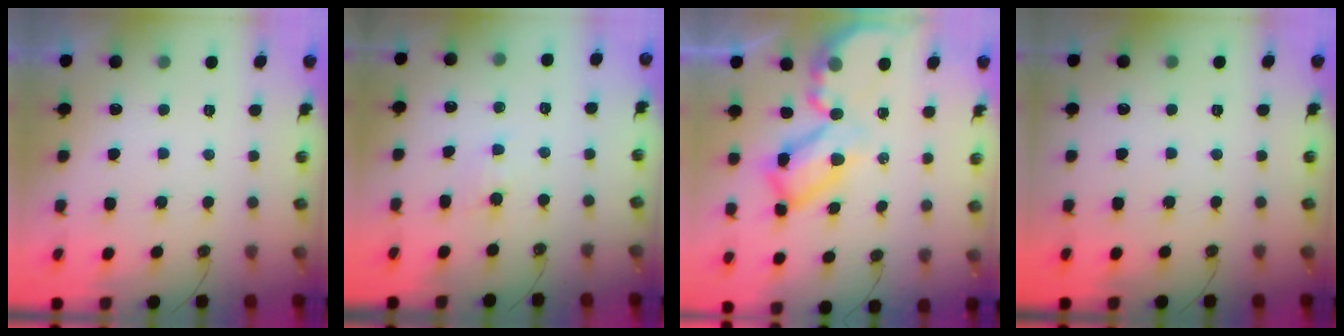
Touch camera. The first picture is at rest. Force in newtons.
{"total": 5.7, "press": 5.7, "slide": 0.6}
{"total": 12.6, "press": 12.6, "slide": 1.2}
{"total": 0.0}